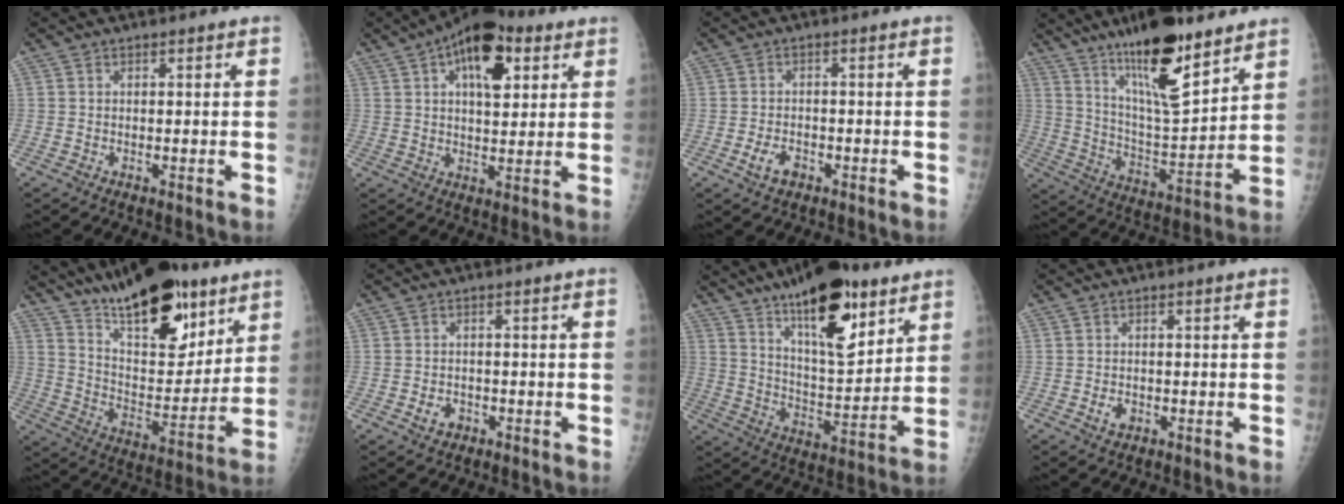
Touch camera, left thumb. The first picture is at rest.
{"total": 13.2, "force": [5.6, 6.6, 9.9], "torque": [-0.119, -0.002, 0.083]}
{"total": 3.8, "force": [-1.8, 2.5, 2.3], "torque": [-0.037, 0.010, -0.030]}
{"total": 18.7, "force": [12.5, 5.0, 12.9], "torque": [-0.190, -0.078, 0.219]}
{"total": 22.8, "force": [15.2, 9.2, 14.4], "torque": [-0.180, -0.075, 0.251]}
{"total": 2.8, "force": [-1.1, 2.2, 1.3], "torque": [-0.014, 0.006, -0.014]}
{"total": 19.7, "force": [11.7, 7.3, 14.1], "torque": [-0.185, -0.066, 0.194]}
{"total": 2.3, "force": [-0.7, 1.7, 1.4], "torque": [-0.016, 0.002, -0.008]}